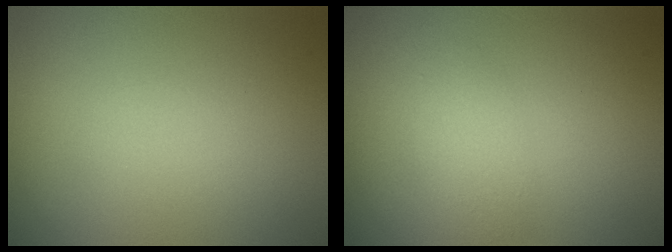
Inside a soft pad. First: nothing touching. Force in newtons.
{"total": 2.0, "press": 2.0, "slide": 0.1}